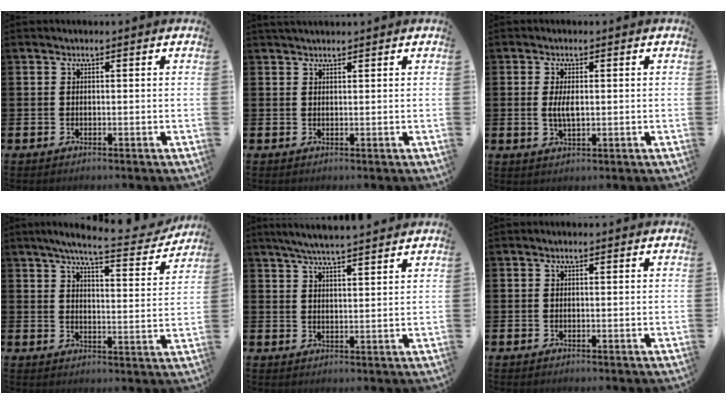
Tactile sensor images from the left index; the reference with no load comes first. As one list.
[{"total": 1.2, "force": [1.2, 0.2, 0.3], "torque": [-0.003, 0.001, 0.020]}, {"total": 3.0, "force": [0.1, 1.2, 2.7], "torque": [-0.046, 0.001, -0.002]}, {"total": 7.0, "force": [6.3, 0.7, 3.1], "torque": [-0.058, -0.037, 0.103]}, {"total": 5.3, "force": [5.1, -0.2, 1.4], "torque": [-0.036, -0.022, 0.089]}, {"total": 0.0}]